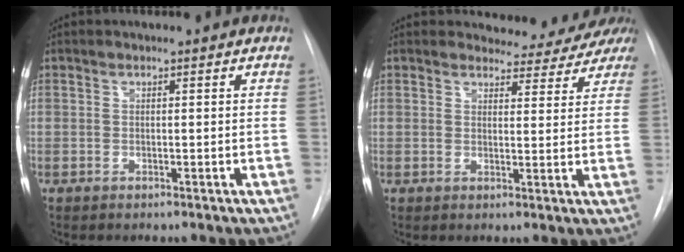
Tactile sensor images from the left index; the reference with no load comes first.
{"total": 7.3, "force": [7.0, 1.9, 0.2], "torque": [0.015, -0.012, 0.063]}